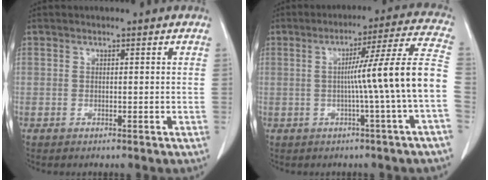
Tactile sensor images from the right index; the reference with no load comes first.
{"total": 12.5, "force": [-1.8, -2.4, 12.2], "torque": [-0.164, 0.015, -0.027]}